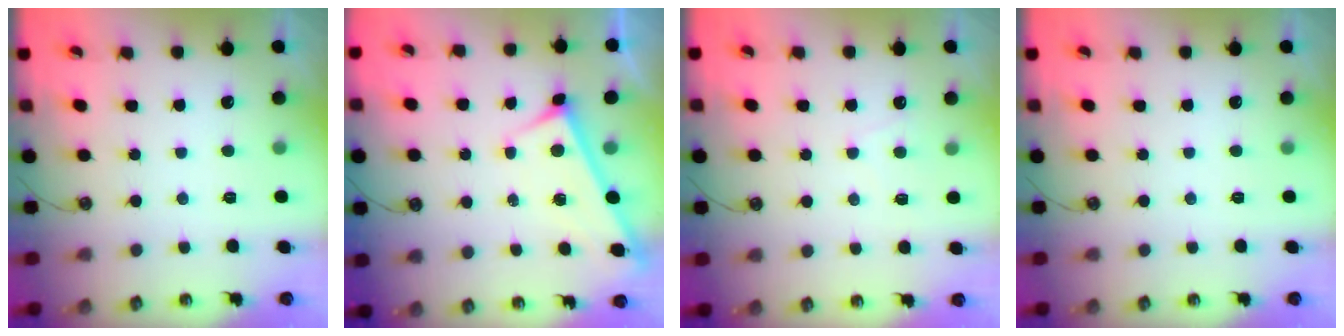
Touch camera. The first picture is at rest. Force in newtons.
{"total": 3.2, "press": 3.2, "slide": 0.3}
{"total": 2.2, "press": 2.2, "slide": 0.3}
{"total": 0.0}